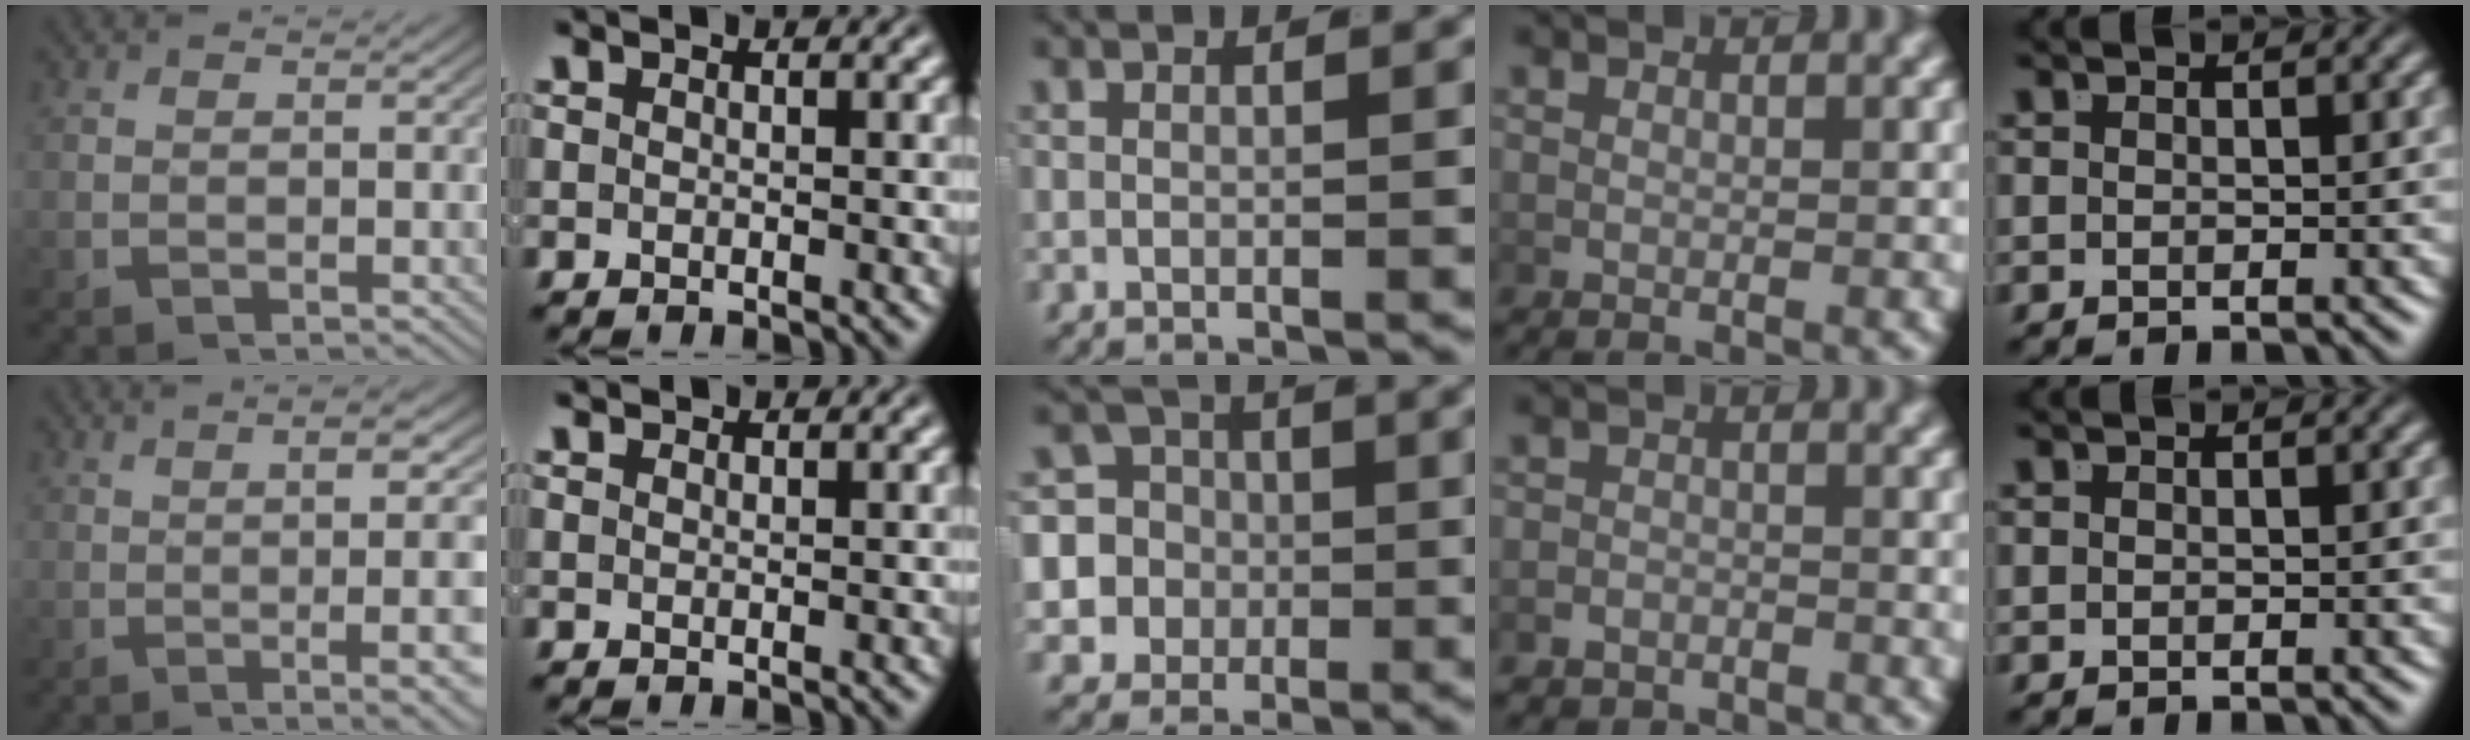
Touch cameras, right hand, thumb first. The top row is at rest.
{"thumb": {"total": 8.4, "force": [-0.3, 2.5, 8.0], "torque": [-0.103, 0.009, -0.005]}, "index": {"total": 1.2, "force": [1.1, -0.6, -0.1], "torque": [0.013, 0.001, 0.022]}, "middle": {"total": 12.9, "force": [-2.7, 12.3, 3.1], "torque": [-0.115, -0.051, -0.052]}, "ring": {"total": 3.0, "force": [-2.8, 1.0, -0.3], "torque": [0.012, -0.010, -0.047]}}